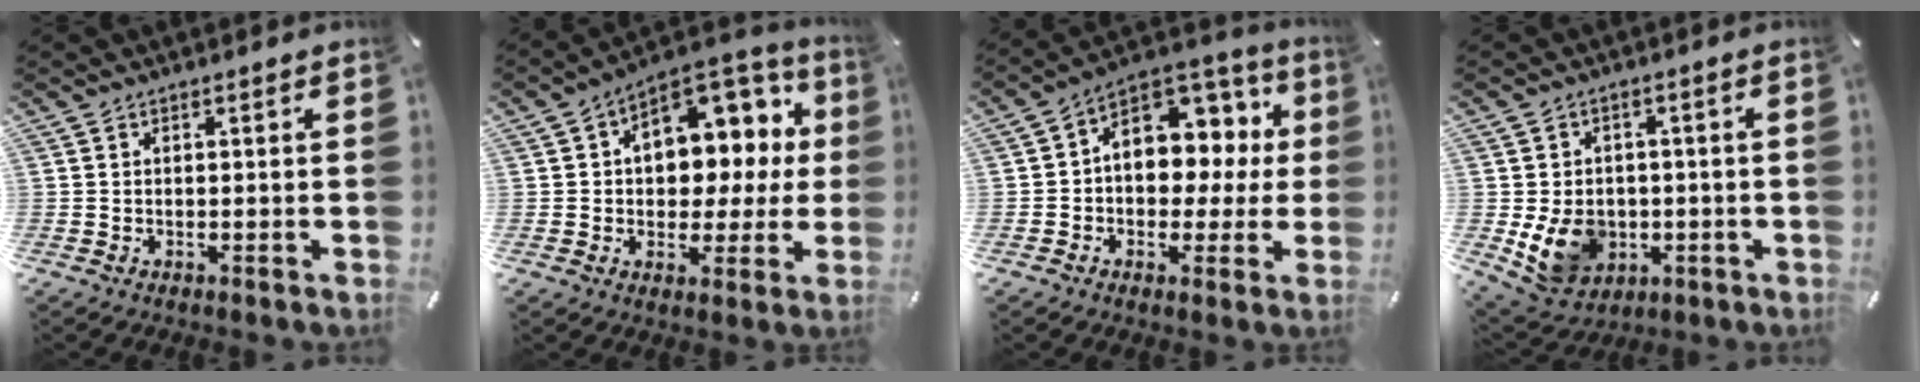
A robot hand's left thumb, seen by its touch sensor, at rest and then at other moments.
{"total": 11.2, "force": [3.3, 8.4, 6.6], "torque": [-0.077, -0.038, 0.062]}
{"total": 10.5, "force": [1.9, 8.6, 5.7], "torque": [-0.083, -0.020, 0.040]}
{"total": 11.2, "force": [-2.2, 9.2, 6.0], "torque": [-0.125, 0.005, -0.038]}